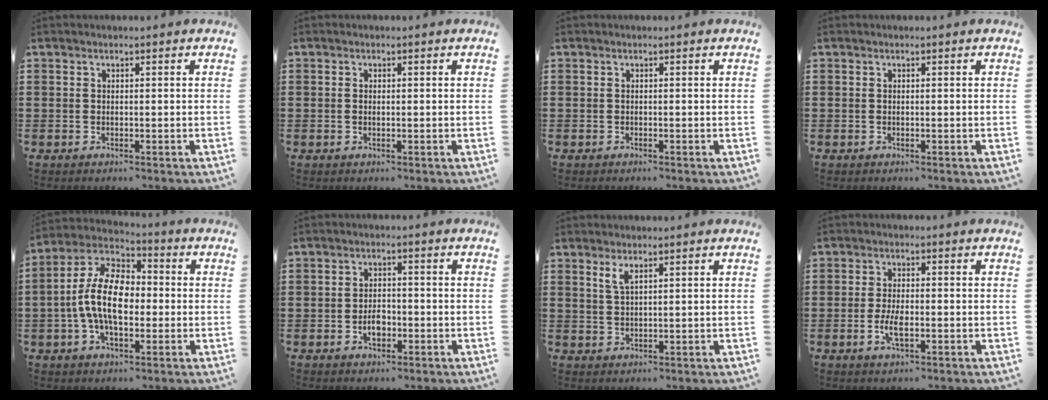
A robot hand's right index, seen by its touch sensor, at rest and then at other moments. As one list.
[{"total": 0.6, "force": [-0.1, 0.3, 0.5], "torque": [-0.012, -0.002, -0.001]}, {"total": 0.0}, {"total": 0.0}, {"total": 11.4, "force": [-1.0, 6.1, 9.5], "torque": [-0.222, 0.001, -0.025]}, {"total": 3.0, "force": [-1.1, 1.8, 2.2], "torque": [-0.035, -0.002, -0.020]}, {"total": 2.3, "force": [1.4, 0.7, 1.7], "torque": [-0.037, 0.004, 0.024]}, {"total": 3.8, "force": [-1.1, 1.5, 3.4], "torque": [-0.073, -0.002, -0.022]}]